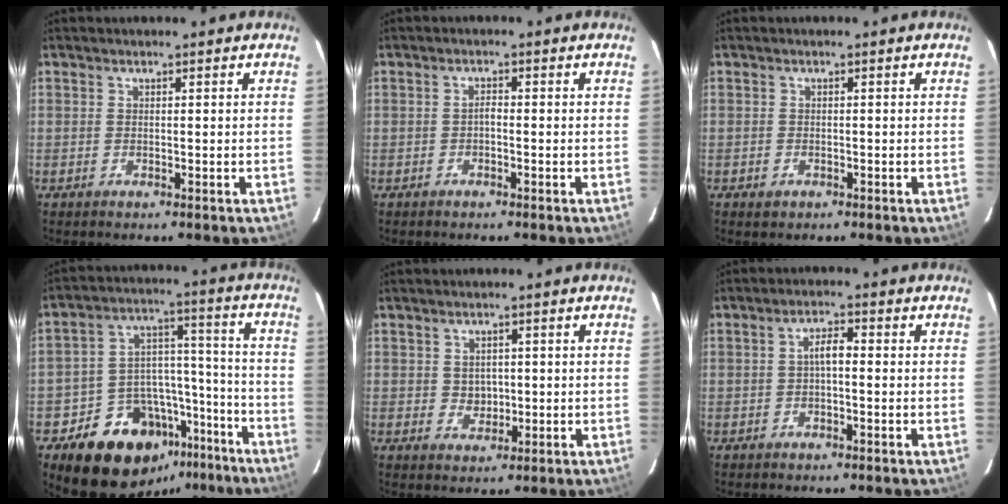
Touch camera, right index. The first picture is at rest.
{"total": 1.0, "force": [-0.6, 0.4, 0.7], "torque": [-0.013, 0.006, -0.013]}
{"total": 1.4, "force": [-0.8, 1.1, 0.4], "torque": [-0.008, -0.002, -0.011]}
{"total": 18.1, "force": [-12.7, 11.4, 6.0], "torque": [-0.118, 0.070, -0.168]}
{"total": 3.1, "force": [0.2, 2.8, 1.3], "torque": [-0.019, 0.004, 0.008]}
{"total": 2.7, "force": [-0.3, 1.0, 2.5], "torque": [-0.048, 0.011, -0.005]}